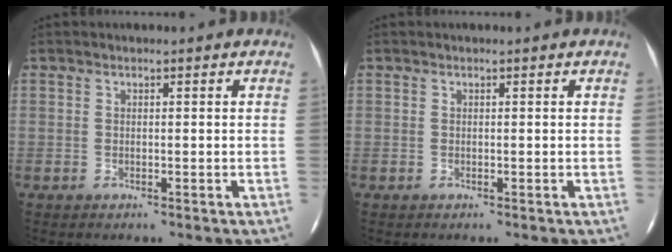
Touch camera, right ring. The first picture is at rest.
{"total": 0.0}